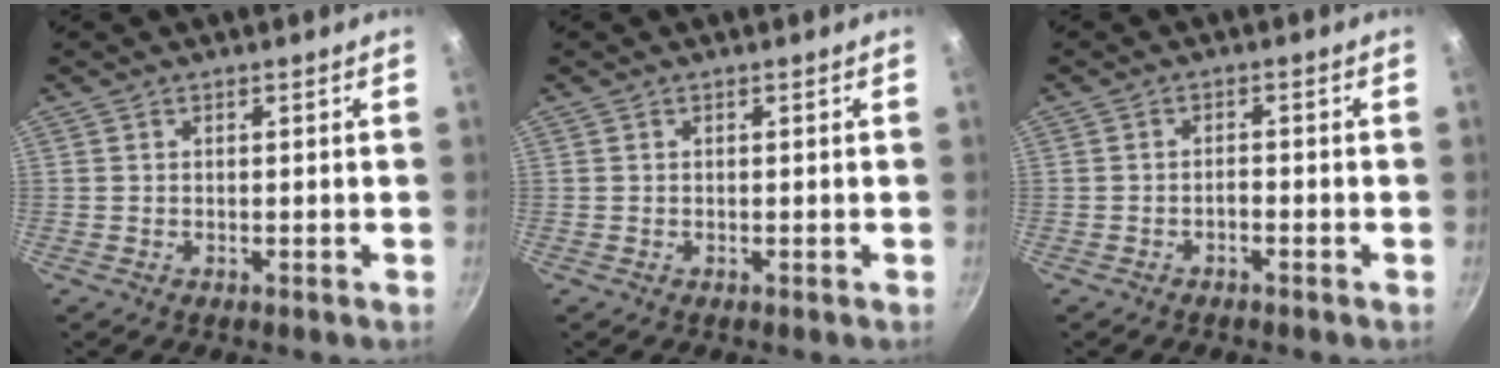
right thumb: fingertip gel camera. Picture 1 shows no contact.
{"total": 0.0}
{"total": 1.4, "force": [-1.1, 0.4, 0.8], "torque": [-0.012, 0.014, -0.019]}